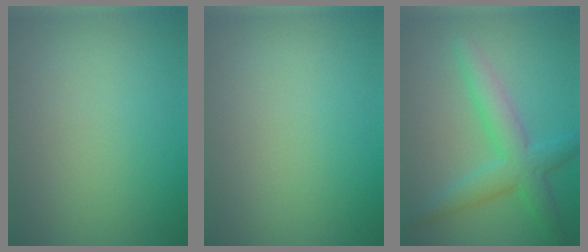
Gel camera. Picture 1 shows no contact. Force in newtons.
{"total": 0.0}
{"total": 4.4, "press": 4.4, "slide": 0.1}